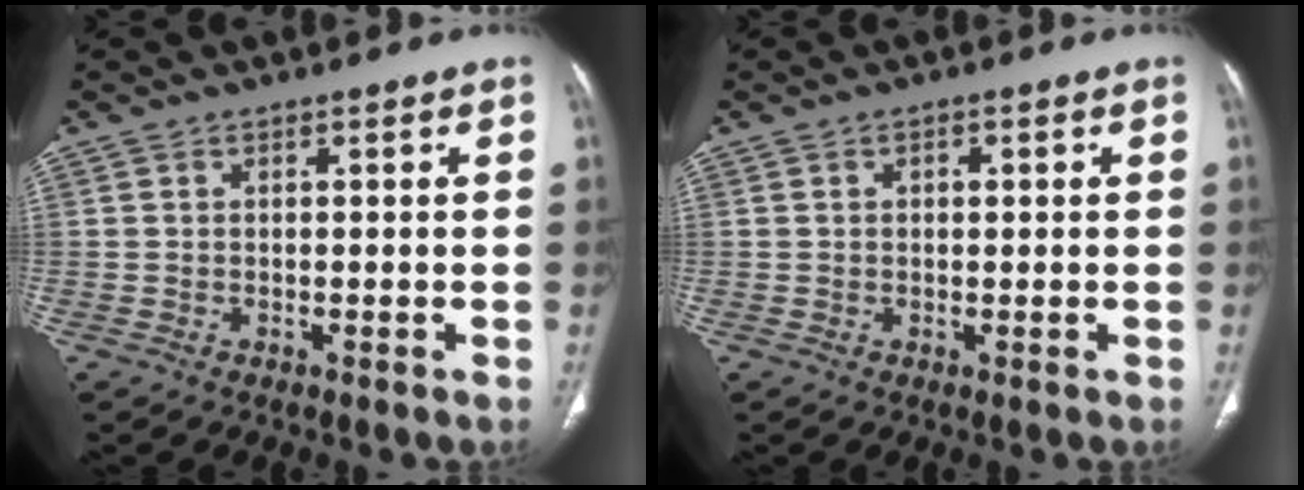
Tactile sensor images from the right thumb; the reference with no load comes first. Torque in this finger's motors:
{"motor_torque": [-0.20, -0.41, -0.03, -0.19, 0.07]}